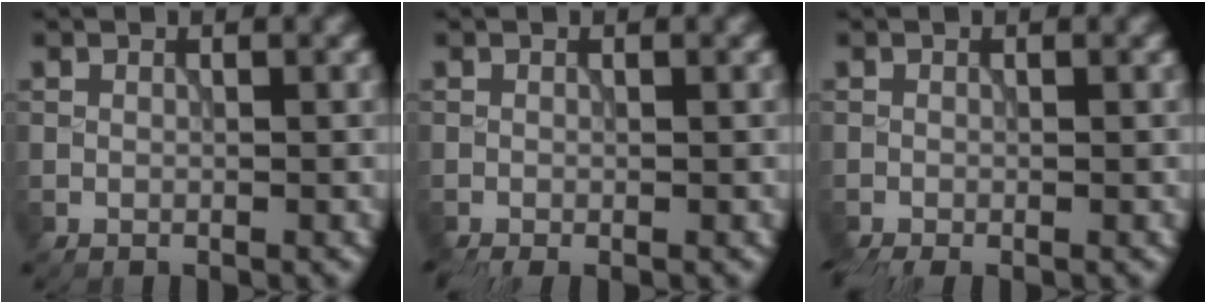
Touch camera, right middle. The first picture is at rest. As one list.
[{"total": 1.3, "force": [-1.0, 0.3, 0.9], "torque": [-0.017, -0.009, -0.020]}, {"total": 2.0, "force": [-1.6, 0.5, 1.1], "torque": [-0.020, -0.011, -0.030]}]